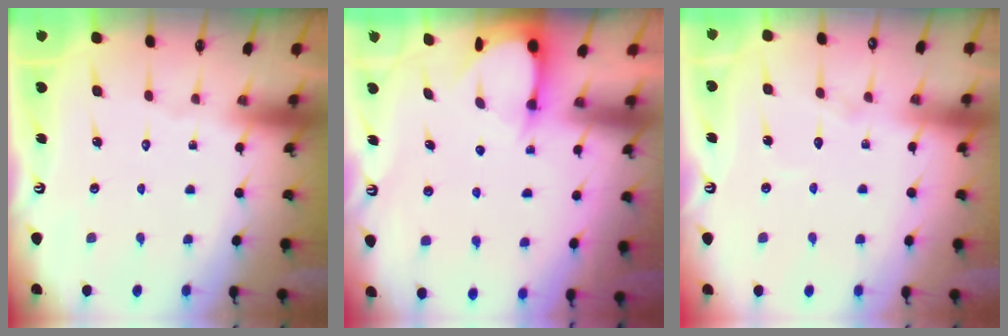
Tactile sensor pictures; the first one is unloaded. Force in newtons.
{"total": 3.6, "press": 3.6, "slide": 0.4}
{"total": 6.1, "press": 6.1, "slide": 0.6}